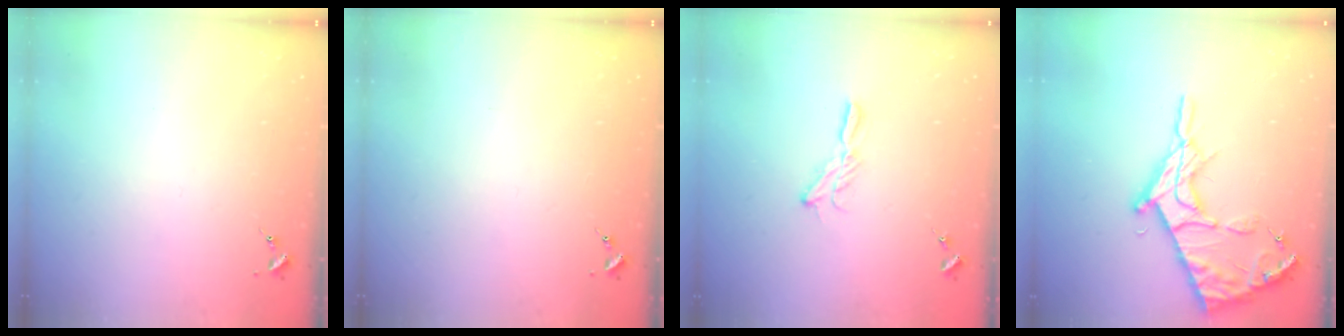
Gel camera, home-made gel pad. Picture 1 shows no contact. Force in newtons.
{"total": 0.0}
{"total": 6.4, "press": 6.4, "slide": 0.4}
{"total": 16.8, "press": 16.8, "slide": 1.3}